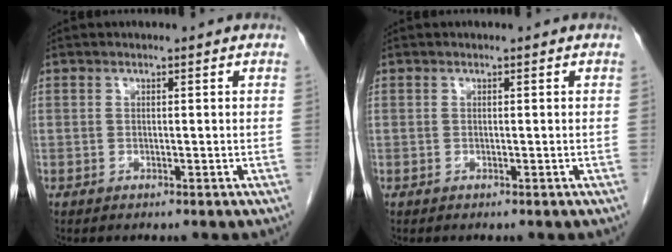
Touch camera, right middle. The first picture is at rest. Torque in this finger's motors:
{"motor_torque": [0.00, 0.00, 0.00, -0.01]}